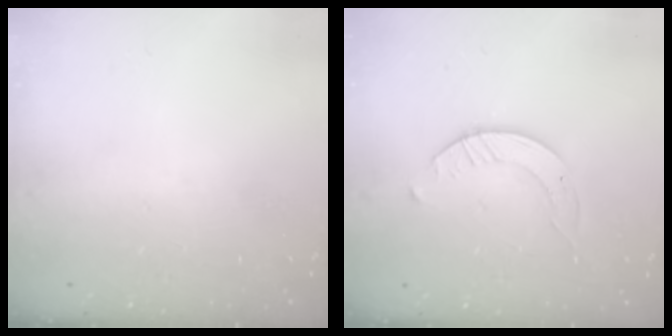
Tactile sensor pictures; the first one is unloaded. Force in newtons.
{"total": 2.7, "press": 2.7, "slide": 0.3}